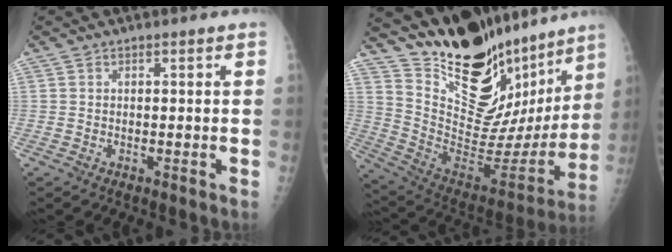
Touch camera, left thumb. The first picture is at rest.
{"total": 28.4, "force": [21.1, 12.1, 14.6], "torque": [-0.195, -0.113, 0.334]}